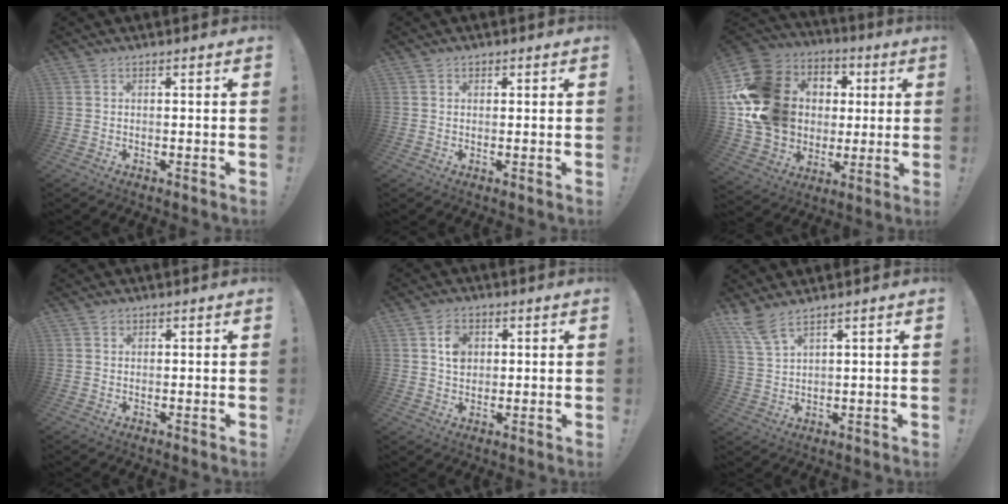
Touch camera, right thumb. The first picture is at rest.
{"total": 0.9, "force": [0.3, 0.8, 0.2], "torque": [-0.004, 0.002, 0.006]}
{"total": 21.8, "force": [2.8, 18.7, 11.0], "torque": [-0.171, -0.003, 0.091]}
{"total": 0.9, "force": [0.6, 0.6, 0.1], "torque": [0.006, -0.002, 0.010]}
{"total": 5.4, "force": [1.3, 4.3, 3.1], "torque": [-0.040, 0.000, 0.020]}
{"total": 6.1, "force": [4.5, 0.9, 4.0], "torque": [-0.081, -0.022, 0.083]}